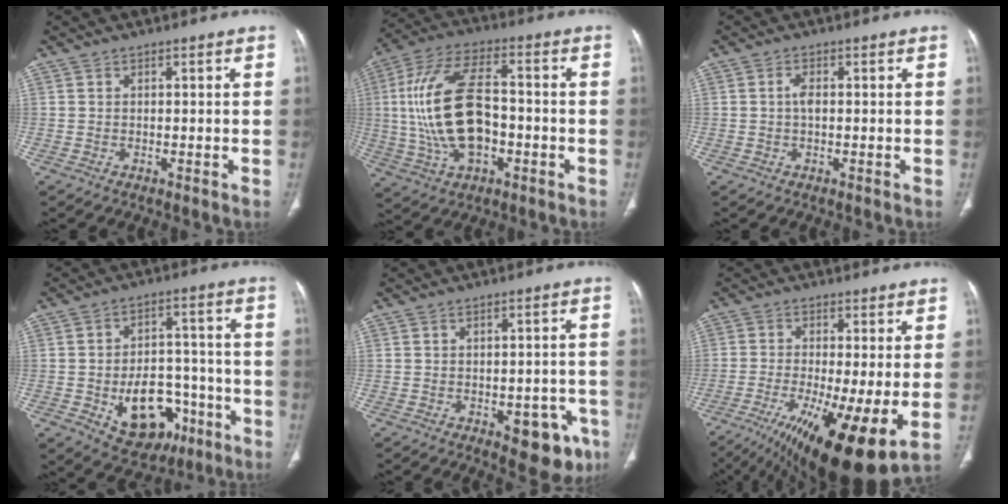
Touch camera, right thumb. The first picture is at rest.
{"total": 18.2, "force": [-1.5, 9.6, 15.4], "torque": [-0.311, 0.028, -0.021]}
{"total": 1.9, "force": [0.0, 0.8, 1.7], "torque": [-0.034, 0.002, -0.002]}
{"total": 14.9, "force": [-5.7, 10.1, 9.4], "torque": [-0.098, 0.040, -0.068]}
{"total": 9.4, "force": [-4.4, 4.7, 6.9], "torque": [-0.049, 0.013, -0.047]}
{"total": 17.7, "force": [-6.2, 4.1, 16.1], "torque": [-0.257, -0.029, -0.089]}